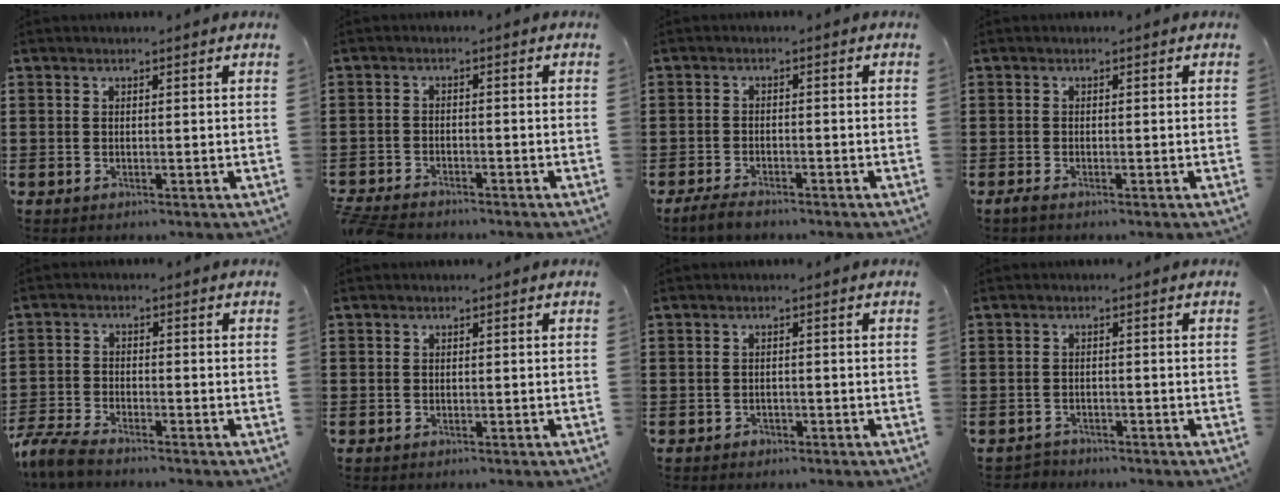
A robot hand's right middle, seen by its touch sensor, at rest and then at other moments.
{"total": 3.0, "force": [-2.9, 0.5, 0.4], "torque": [-0.025, -0.003, -0.067]}
{"total": 2.5, "force": [-2.1, 0.7, 1.1], "torque": [-0.035, -0.002, -0.045]}
{"total": 0.7, "force": [-0.5, 0.0, 0.5], "torque": [-0.011, -0.004, -0.008]}
{"total": 4.4, "force": [-4.0, 0.6, 1.5], "torque": [-0.054, -0.009, -0.086]}
{"total": 0.6, "force": [-0.2, 0.6, 0.1], "torque": [-0.002, 0.004, -0.004]}
{"total": 0.8, "force": [-0.6, 0.5, 0.0], "torque": [-0.004, 0.000, -0.014]}
{"total": 1.5, "force": [-1.4, 0.3, -0.2], "torque": [-0.002, 0.000, -0.032]}